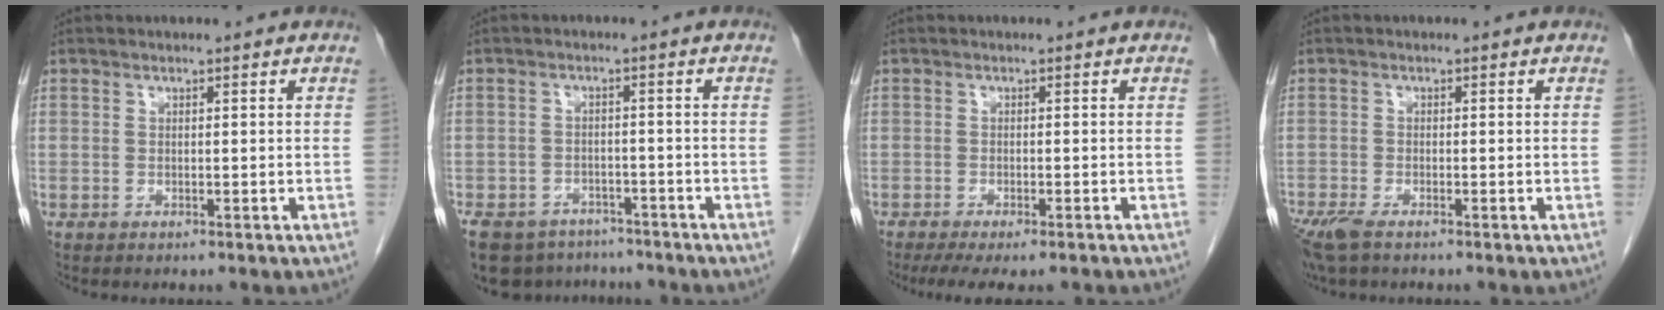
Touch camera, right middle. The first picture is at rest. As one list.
[{"total": 13.3, "force": [-10.5, 7.0, 4.0], "torque": [-0.098, -0.004, -0.136]}, {"total": 8.2, "force": [-6.7, 1.7, 4.4], "torque": [-0.057, -0.012, -0.098]}, {"total": 4.2, "force": [-3.1, 1.0, 2.7], "torque": [-0.060, -0.014, -0.058]}]